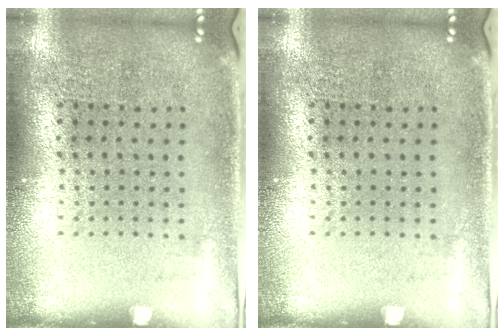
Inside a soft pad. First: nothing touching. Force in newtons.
{"total": 0.0}